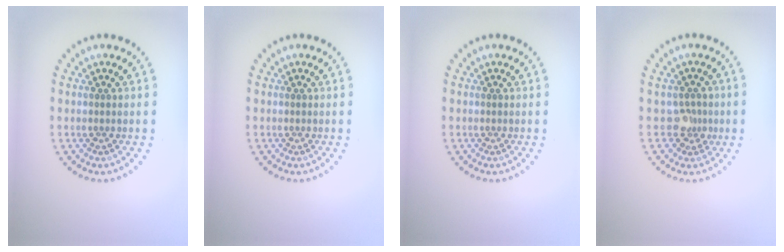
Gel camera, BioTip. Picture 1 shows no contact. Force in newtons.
{"total": 0.0}
{"total": 0.0}
{"total": 1.8, "press": 1.4, "slide": 1.1}